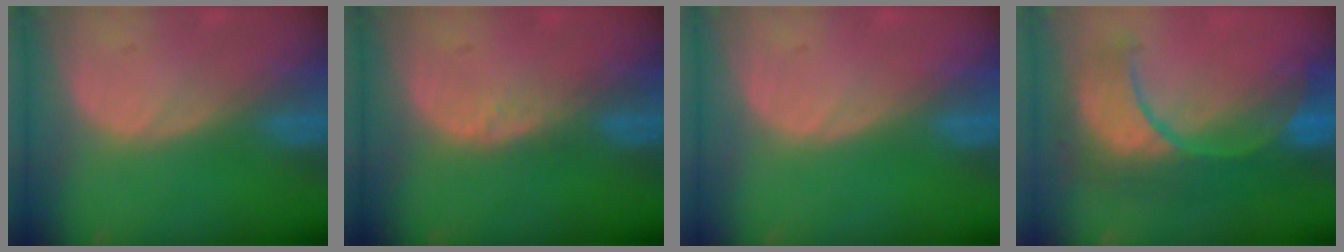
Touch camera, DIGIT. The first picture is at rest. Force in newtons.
{"total": 1.7, "press": 1.7, "slide": 0.1}
{"total": 0.0}
{"total": 10.3, "press": 10.3, "slide": 1.1}